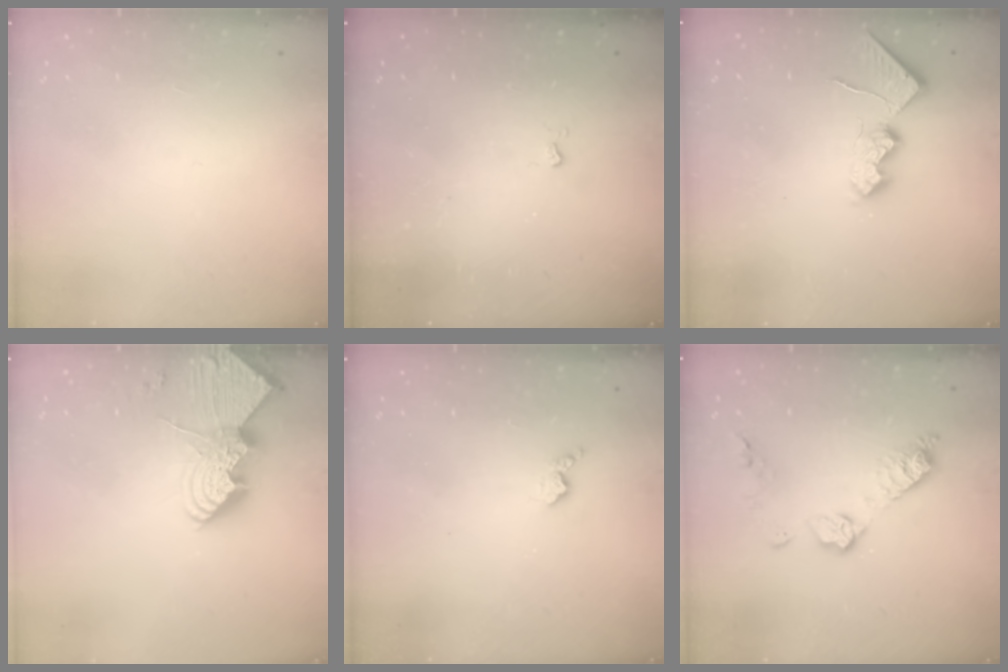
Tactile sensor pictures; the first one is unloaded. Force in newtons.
{"total": 2.6, "press": 2.6, "slide": 0.5}
{"total": 10.4, "press": 10.3, "slide": 1.1}
{"total": 13.7, "press": 13.7, "slide": 1.2}
{"total": 2.9, "press": 2.9, "slide": 0.5}
{"total": 9.9, "press": 9.9, "slide": 0.4}